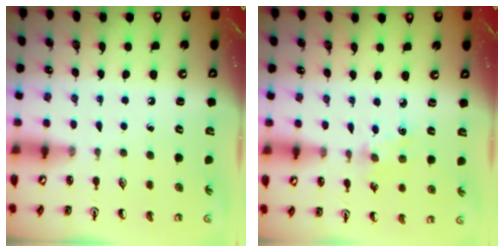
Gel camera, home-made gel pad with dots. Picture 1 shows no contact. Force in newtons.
{"total": 3.8, "press": 3.8, "slide": 0.5}